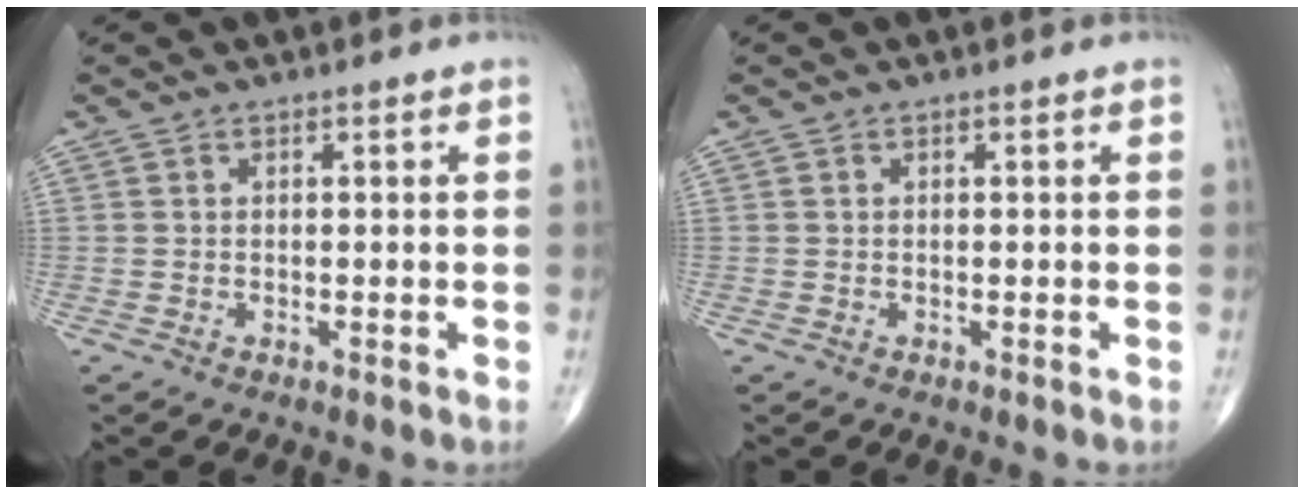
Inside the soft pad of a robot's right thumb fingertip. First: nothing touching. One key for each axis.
{"total": 0.0}